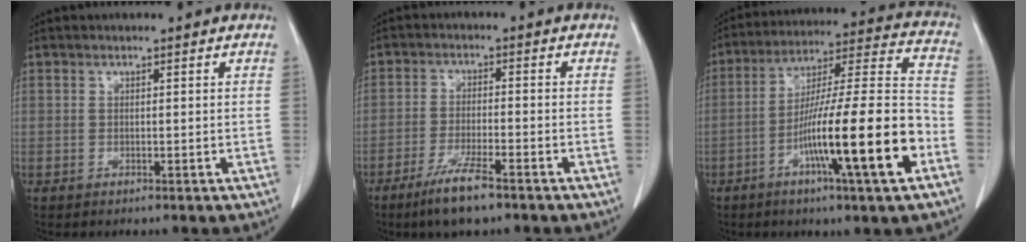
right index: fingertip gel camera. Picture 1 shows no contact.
{"total": 7.1, "force": [-4.9, 0.6, 5.1], "torque": [-0.100, -0.014, -0.086]}
{"total": 19.7, "force": [-7.4, 0.4, 18.3], "torque": [-0.287, -0.005, -0.123]}